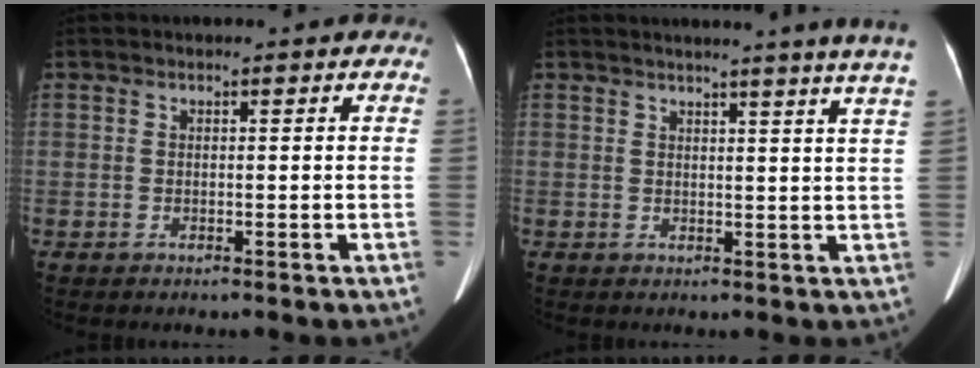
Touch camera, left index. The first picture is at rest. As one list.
[{"total": 10.8, "force": [9.4, -1.5, 5.2], "torque": [-0.064, -0.029, 0.087]}]